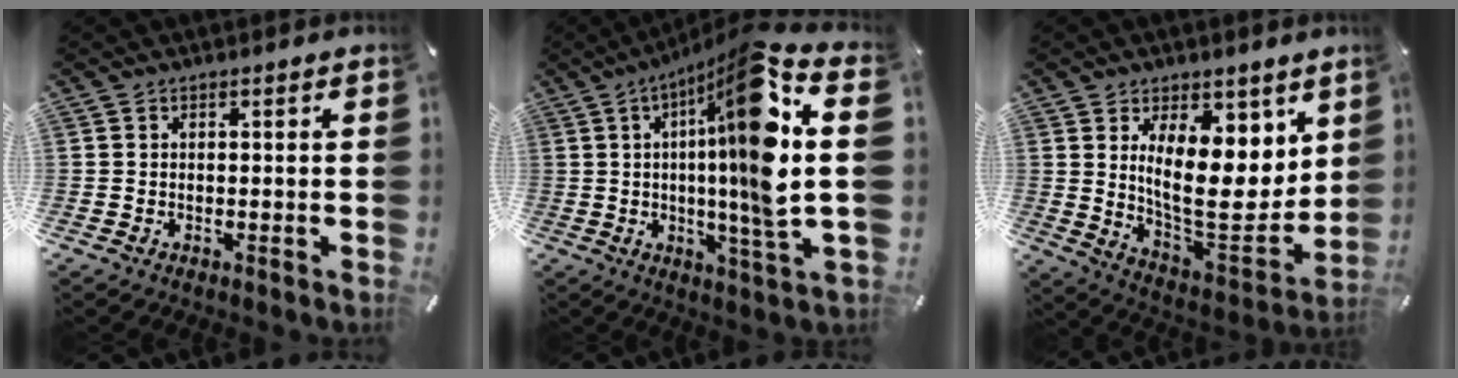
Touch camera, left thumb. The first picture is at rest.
{"total": 19.0, "force": [3.8, -0.6, 18.6], "torque": [-0.299, -0.039, 0.027]}
{"total": 16.3, "force": [4.1, 9.0, 12.9], "torque": [-0.196, -0.054, 0.072]}